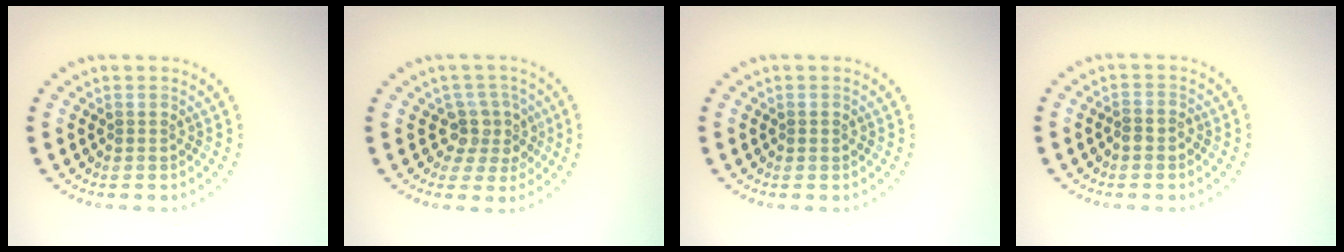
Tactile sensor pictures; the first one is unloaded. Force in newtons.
{"total": 3.4, "press": 2.6, "slide": 2.2}
{"total": 0.6, "press": 0.6, "slide": 0.0}
{"total": 1.1, "press": 0.8, "slide": 0.8}